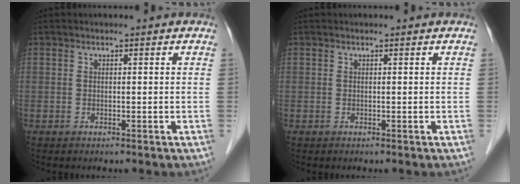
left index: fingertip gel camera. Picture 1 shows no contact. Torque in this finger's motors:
{"motor_torque": [0.00, 0.00, 0.00, 0.00]}